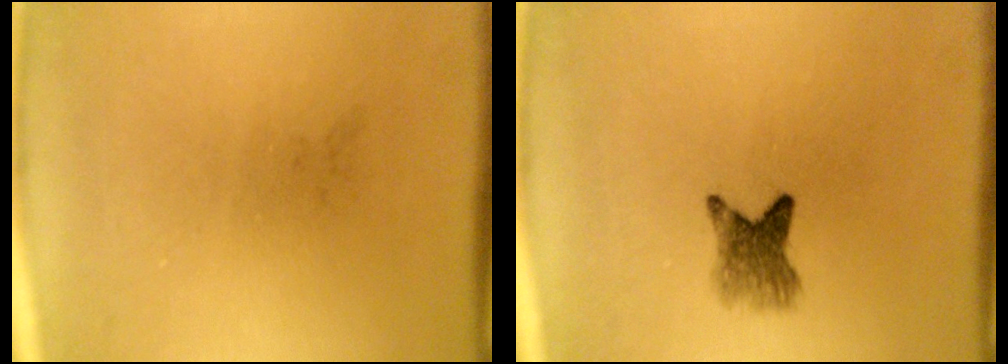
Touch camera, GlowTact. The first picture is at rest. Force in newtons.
{"total": 3.6}